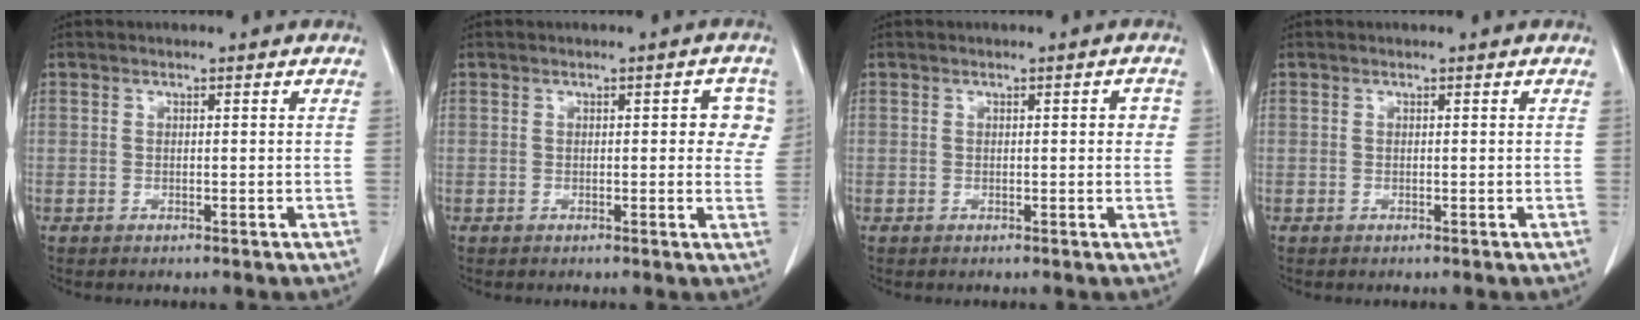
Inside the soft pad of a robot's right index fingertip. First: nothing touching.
{"total": 4.0, "force": [0.9, 1.7, 3.5], "torque": [-0.024, 0.009, 0.004]}
{"total": 1.7, "force": [0.2, 0.6, 1.6], "torque": [-0.016, 0.003, 0.002]}
{"total": 0.0}